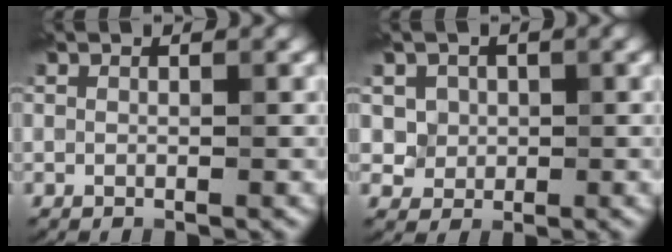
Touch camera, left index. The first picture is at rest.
{"total": 3.6, "force": [1.3, 3.1, 1.3], "torque": [-0.023, 0.000, 0.027]}